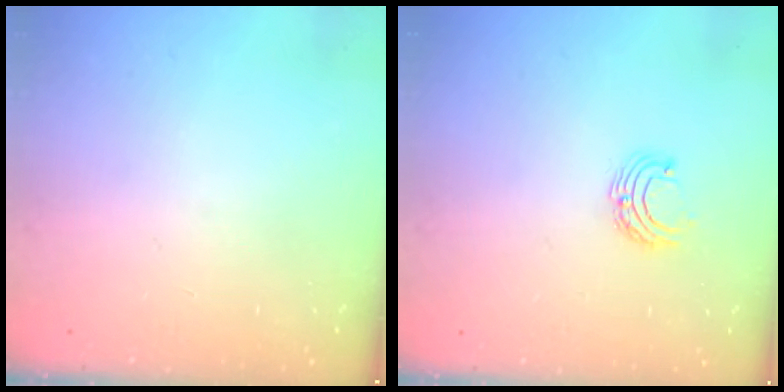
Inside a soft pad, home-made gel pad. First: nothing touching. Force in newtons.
{"total": 5.2, "press": 5.2, "slide": 0.5}